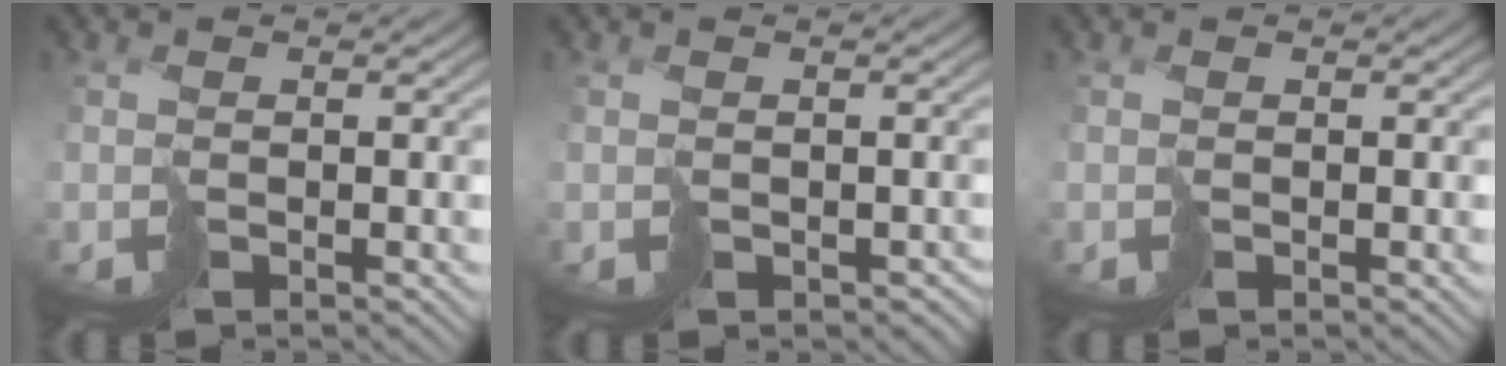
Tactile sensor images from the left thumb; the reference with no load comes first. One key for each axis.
{"total": 1.5, "fx": -0.6, "fy": 1.2, "fz": 0.6, "tx": -0.001, "ty": -0.006, "tz": -0.008}
{"total": 0.0}